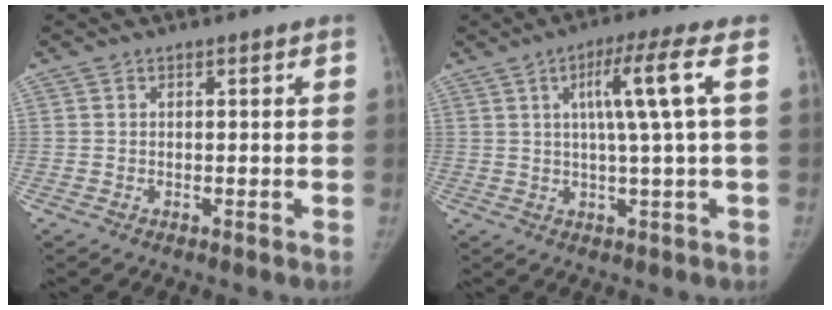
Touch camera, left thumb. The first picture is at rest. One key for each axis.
{"total": 8.7, "fx": 2.0, "fy": -0.8, "fz": 8.5, "tx": -0.159, "ty": 0.004, "tz": 0.033}